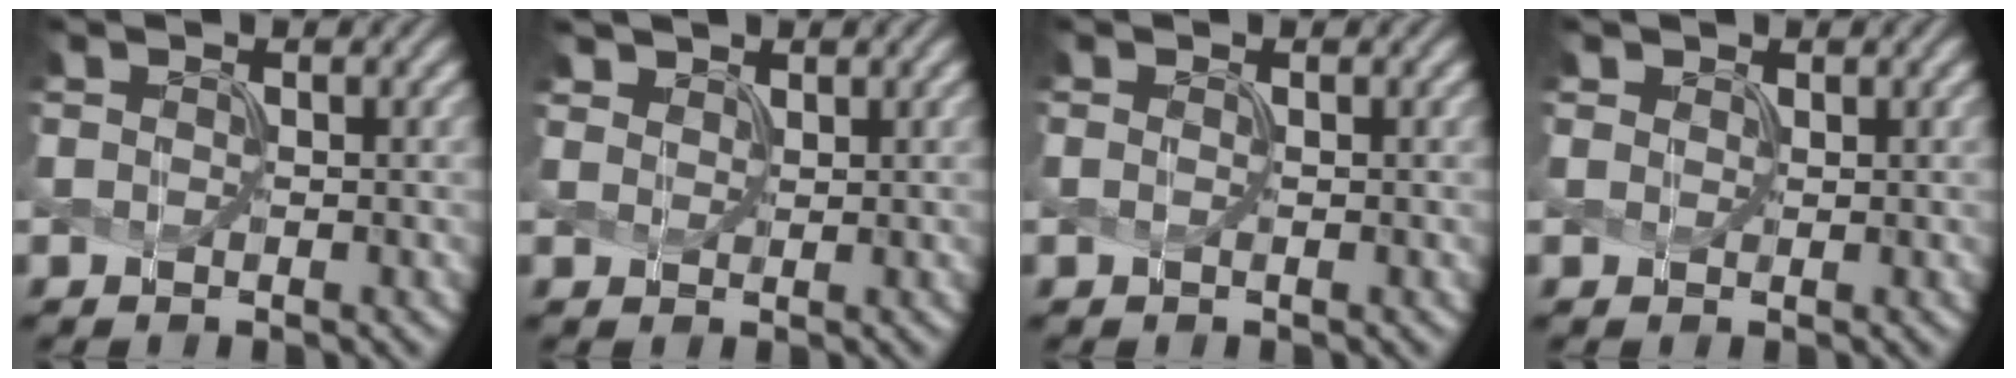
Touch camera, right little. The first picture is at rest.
{"total": 1.4, "force": [1.2, 0.4, -0.7], "torque": [0.006, -0.003, 0.038]}
{"total": 0.7, "force": [-0.4, -0.3, -0.5], "torque": [0.006, 0.001, 0.001]}
{"total": 1.0, "force": [0.3, 0.2, -0.9], "torque": [0.014, 0.001, 0.013]}